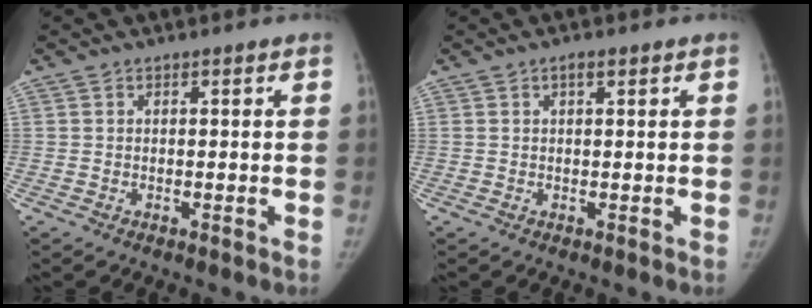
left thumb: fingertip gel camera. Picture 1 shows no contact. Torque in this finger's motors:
{"motor_torque": [-0.18, -0.38, 0.20, -0.16, 0.04]}